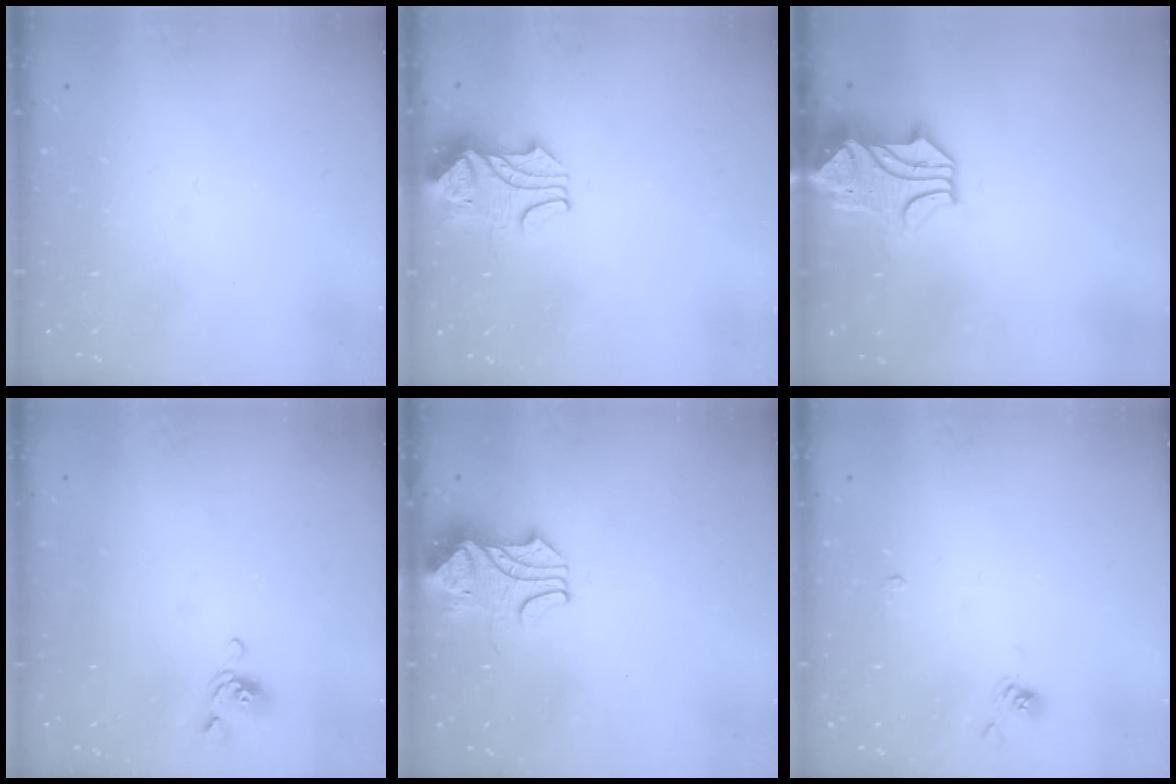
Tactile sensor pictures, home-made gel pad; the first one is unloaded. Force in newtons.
{"total": 2.1, "press": 1.9, "slide": 0.8}
{"total": 1.0, "press": 0.3, "slide": 1.0}
{"total": 4.4, "press": 4.4, "slide": 0.4}
{"total": 2.4, "press": 2.2, "slide": 1.0}
{"total": 2.3, "press": 2.3, "slide": 0.6}